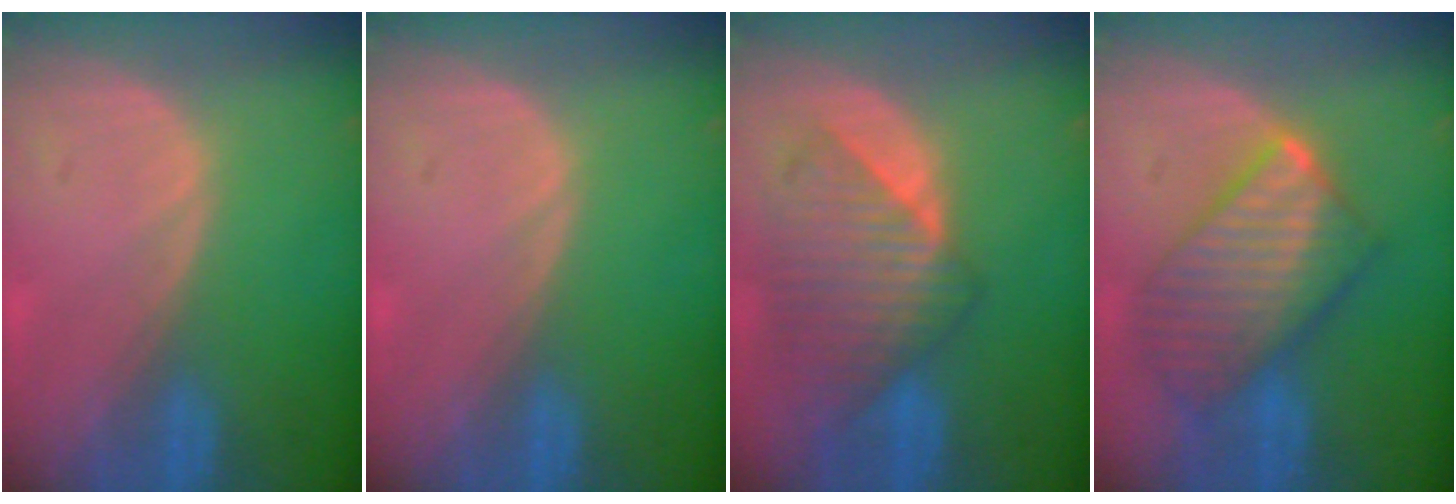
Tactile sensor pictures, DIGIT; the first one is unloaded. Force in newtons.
{"total": 0.0}
{"total": 8.9, "press": 8.0, "slide": 3.7}
{"total": 9.8, "press": 9.8, "slide": 0.9}